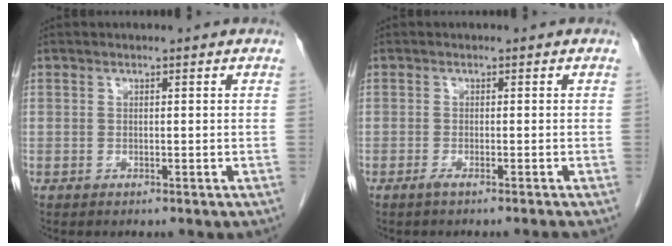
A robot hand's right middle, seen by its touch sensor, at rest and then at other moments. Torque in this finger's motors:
{"motor_torque": [-0.05, -0.07, 0.08, 0.01]}